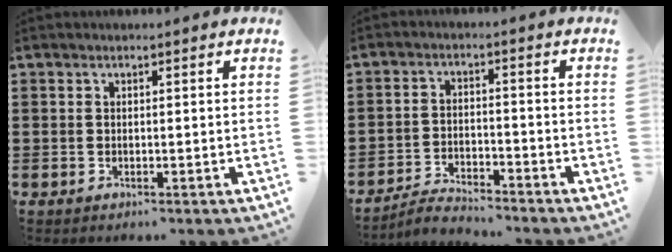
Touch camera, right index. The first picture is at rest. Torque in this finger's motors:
{"motor_torque": [1.19, 0.95, -0.03, -0.01]}